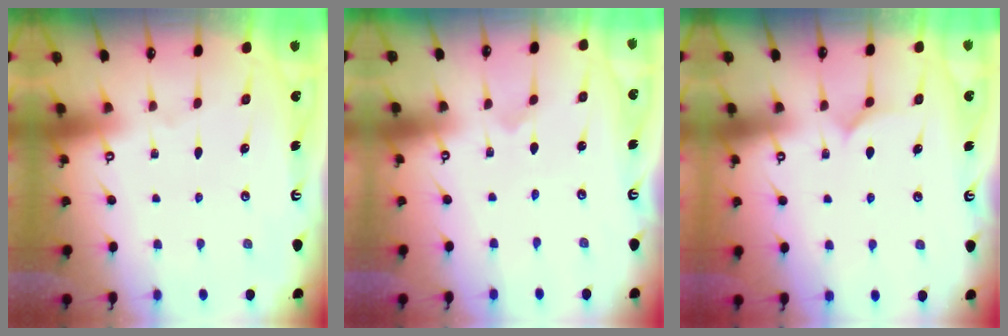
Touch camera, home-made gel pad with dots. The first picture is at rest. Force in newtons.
{"total": 0.0}
{"total": 5.7, "press": 5.7, "slide": 0.4}